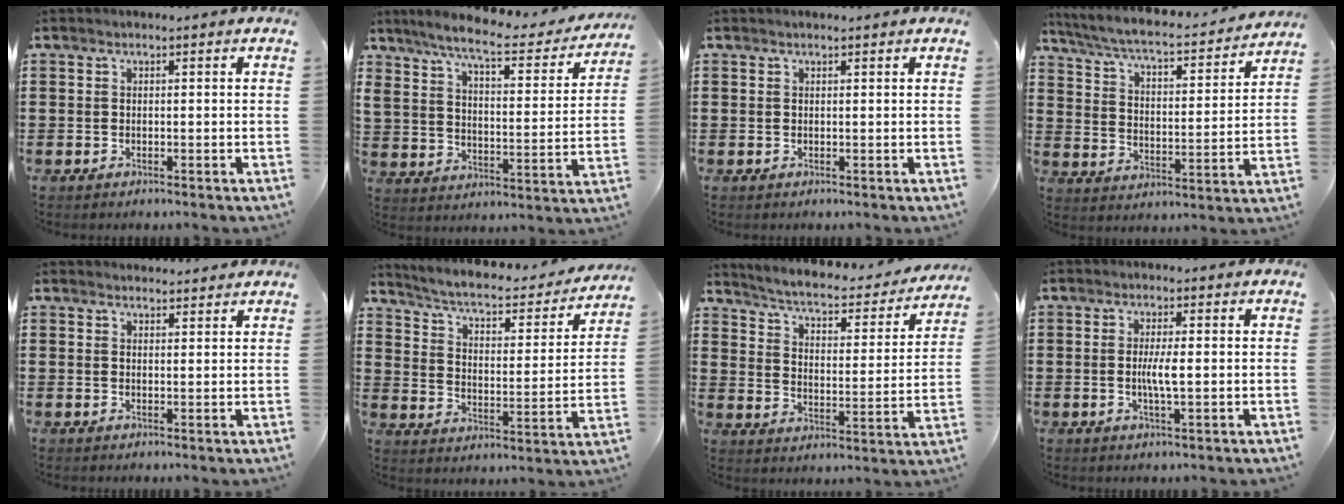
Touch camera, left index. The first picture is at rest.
{"total": 7.8, "force": [6.4, 0.5, 4.4], "torque": [-0.109, -0.030, 0.104]}
{"total": 0.0}
{"total": 4.9, "force": [4.4, 0.2, 2.0], "torque": [-0.063, -0.036, 0.066]}
{"total": 1.7, "force": [1.7, 0.2, 0.0], "torque": [-0.003, 0.002, 0.033]}
{"total": 4.9, "force": [4.2, 0.7, 2.5], "torque": [-0.069, -0.031, 0.063]}
{"total": 4.2, "force": [3.7, 0.3, 1.9], "torque": [-0.057, -0.032, 0.053]}
{"total": 3.6, "force": [-0.1, 0.5, 3.5], "torque": [-0.072, -0.005, -0.006]}